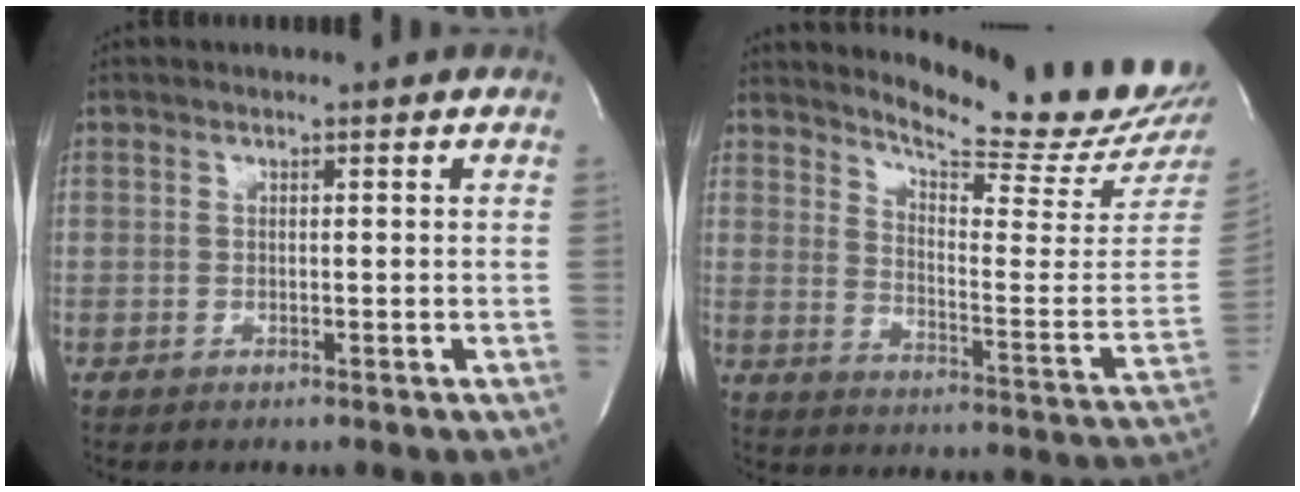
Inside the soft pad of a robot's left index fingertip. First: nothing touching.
{"total": 17.7, "force": [17.0, -0.6, 4.8], "torque": [-0.089, -0.126, 0.220]}